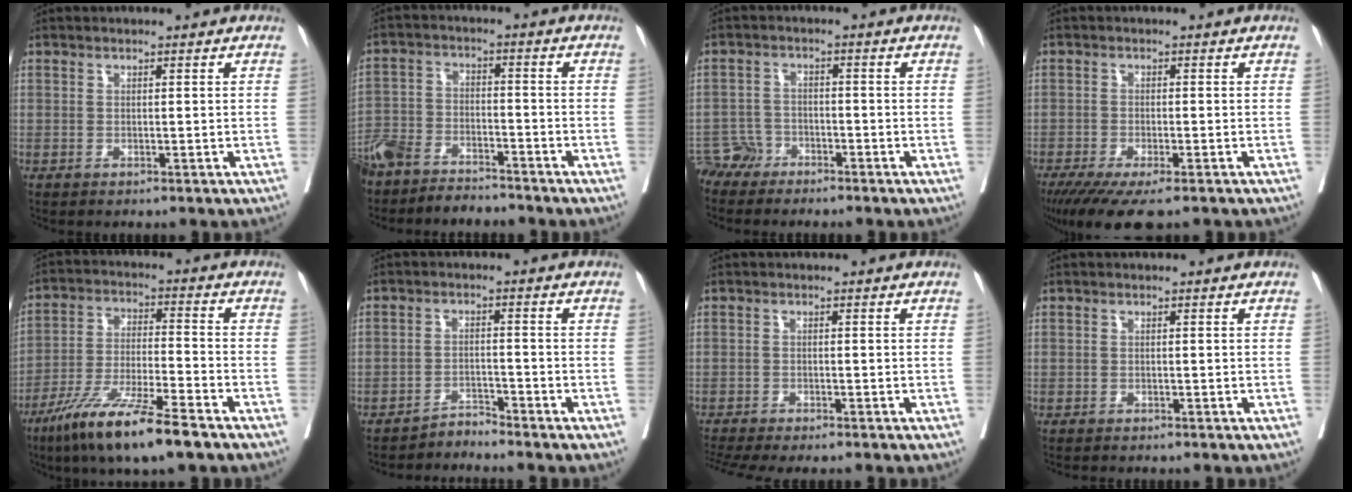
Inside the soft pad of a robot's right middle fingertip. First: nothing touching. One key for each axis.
{"total": 11.5, "fx": -10.1, "fy": 4.0, "fz": 3.8, "tx": -0.072, "ty": 0.003, "tz": -0.173}
{"total": 3.3, "fx": -2.9, "fy": 1.3, "fz": -0.9, "tx": 0.013, "ty": 0.000, "tz": -0.059}
{"total": 9.3, "fx": -6.9, "fy": 1.8, "fz": 5.9, "tx": -0.084, "ty": -0.018, "tz": -0.110}
{"total": 13.5, "fx": -9.2, "fy": 0.9, "fz": 9.8, "tx": -0.187, "ty": -0.036, "tz": -0.169}
{"total": 2.5, "fx": -2.5, "fy": -0.4, "fz": -0.5, "tx": 0.015, "ty": -0.012, "tz": -0.042}
{"total": 8.3, "fx": -7.4, "fy": 0.9, "fz": 3.7, "tx": -0.053, "ty": -0.004, "tz": -0.114}
{"total": 2.0, "fx": -1.8, "fy": 0.5, "fz": 0.7, "tx": -0.013, "ty": -0.005, "tz": -0.023}